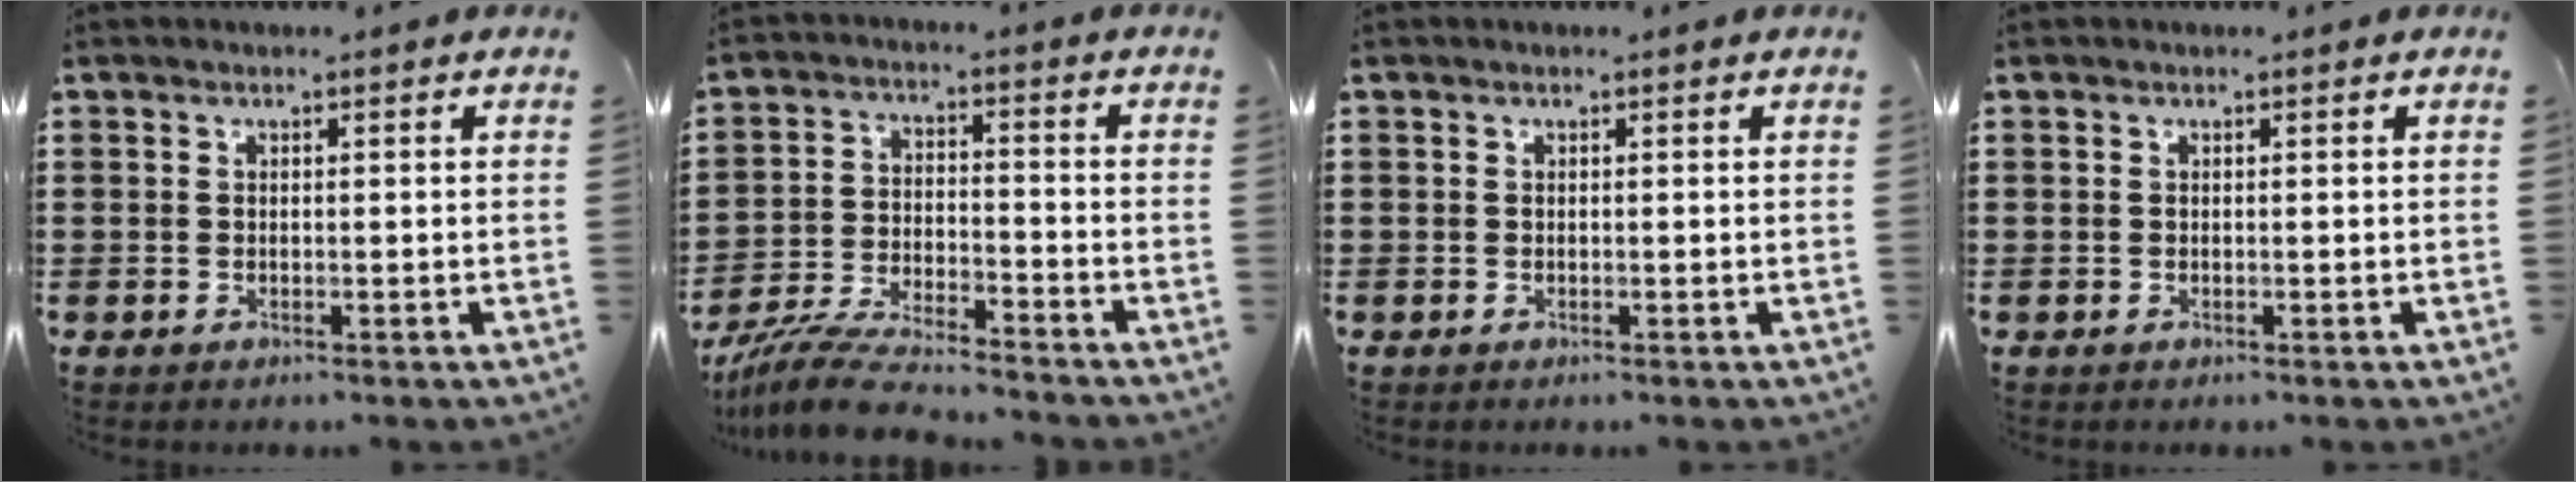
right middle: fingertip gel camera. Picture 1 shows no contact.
{"total": 7.9, "force": [-7.4, 0.6, 2.8], "torque": [-0.061, 0.005, -0.146]}
{"total": 0.0}
{"total": 0.0}